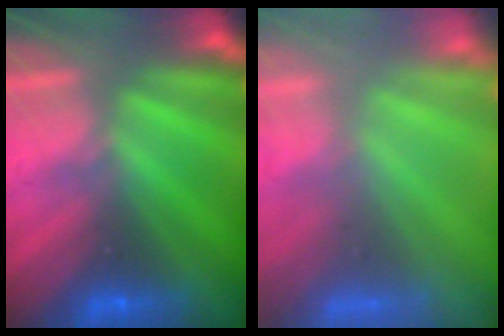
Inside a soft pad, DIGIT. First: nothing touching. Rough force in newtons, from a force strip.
{"total": 7.5}